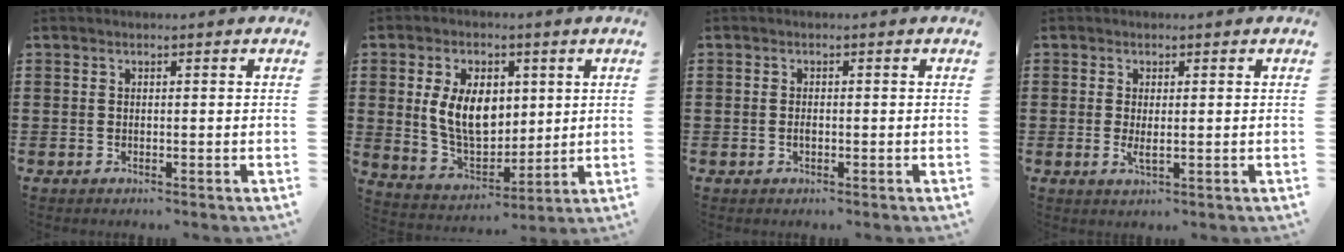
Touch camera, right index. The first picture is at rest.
{"total": 9.6, "force": [1.7, 6.2, 7.1], "torque": [-0.153, 0.006, 0.025]}
{"total": 1.0, "force": [-0.2, 0.4, 0.8], "torque": [-0.018, -0.003, -0.003]}
{"total": 1.9, "force": [0.1, 0.6, 1.8], "torque": [-0.033, -0.001, 0.002]}